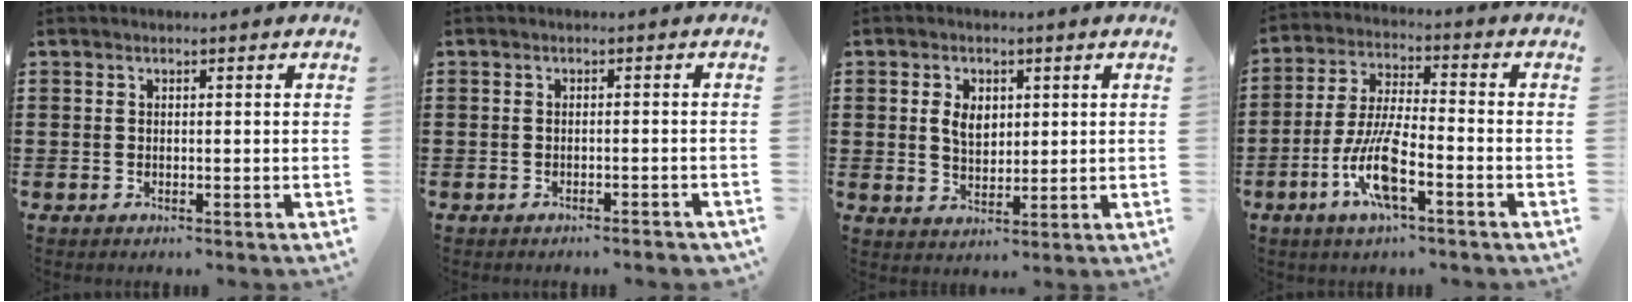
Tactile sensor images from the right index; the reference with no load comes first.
{"total": 1.2, "force": [-1.1, -0.1, 0.3], "torque": [-0.007, 0.002, -0.023]}
{"total": 3.9, "force": [1.0, 2.6, 2.7], "torque": [-0.052, 0.007, 0.015]}
{"total": 9.4, "force": [-4.2, 2.3, 8.2], "torque": [-0.185, -0.013, -0.082]}